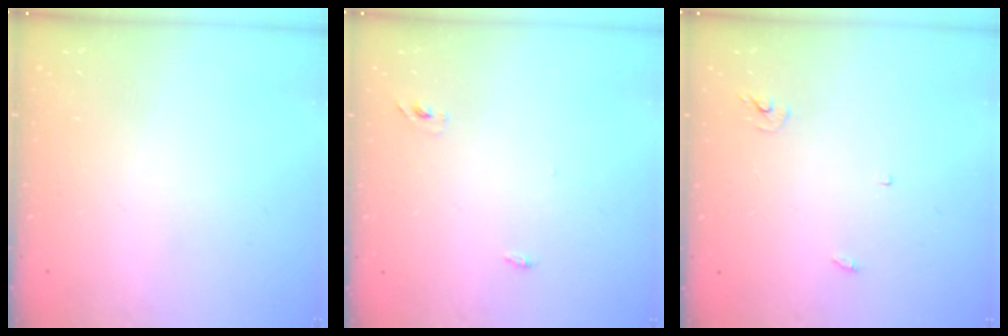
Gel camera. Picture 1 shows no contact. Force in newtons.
{"total": 3.0, "press": 2.8, "slide": 1.1}
{"total": 2.4, "press": 2.4, "slide": 0.2}